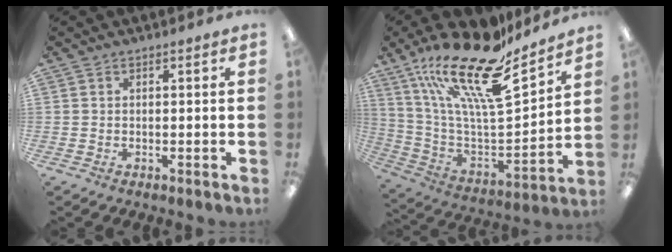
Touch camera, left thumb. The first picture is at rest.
{"total": 23.8, "force": [17.6, 6.8, 14.4], "torque": [-0.255, -0.127, 0.300]}